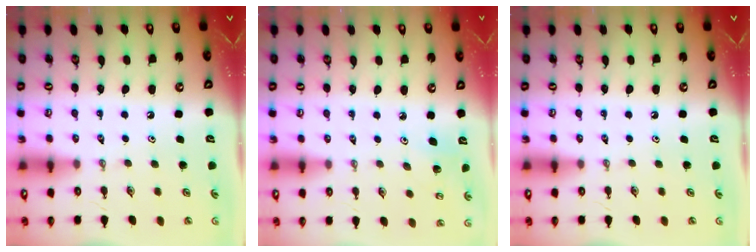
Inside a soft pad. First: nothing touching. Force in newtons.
{"total": 3.7, "press": 3.6, "slide": 0.9}
{"total": 0.0}